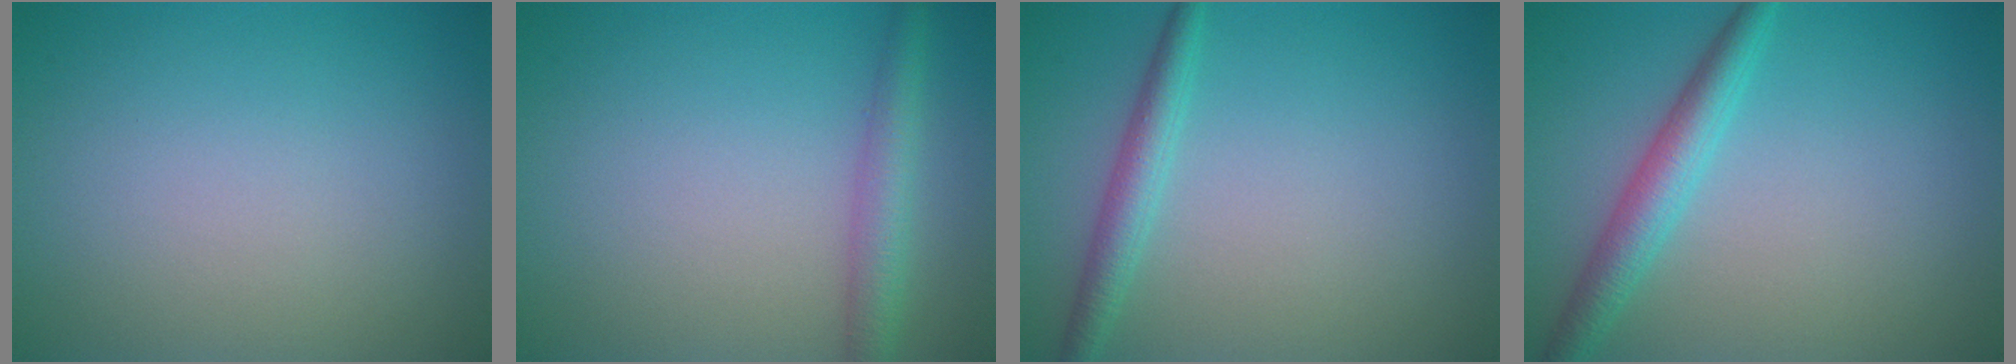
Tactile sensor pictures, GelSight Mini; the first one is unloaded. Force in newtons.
{"total": 2.8, "press": 2.8, "slide": 0.1}
{"total": 2.3, "press": 2.3, "slide": 0.1}
{"total": 3.3, "press": 3.3, "slide": 0.1}